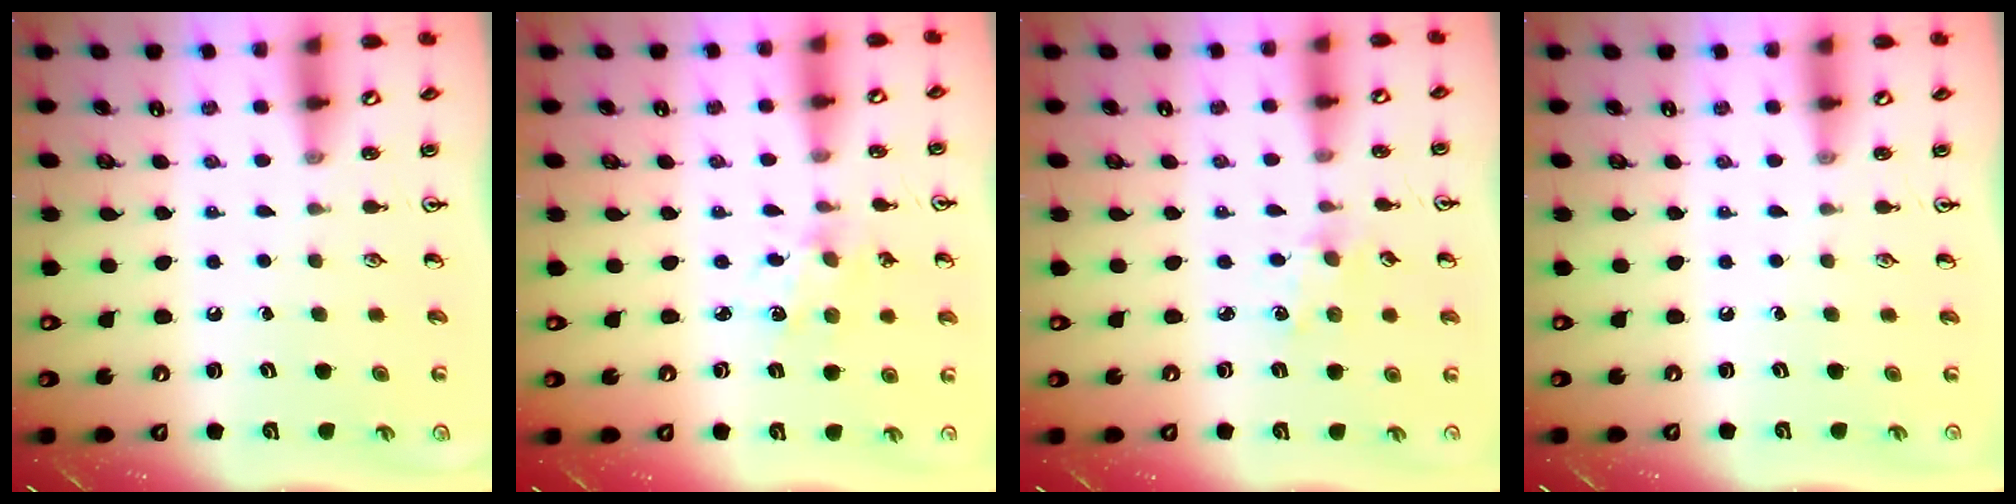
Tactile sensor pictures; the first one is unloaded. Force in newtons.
{"total": 2.9, "press": 2.8, "slide": 0.3}
{"total": 2.8, "press": 2.8, "slide": 0.4}
{"total": 0.0}